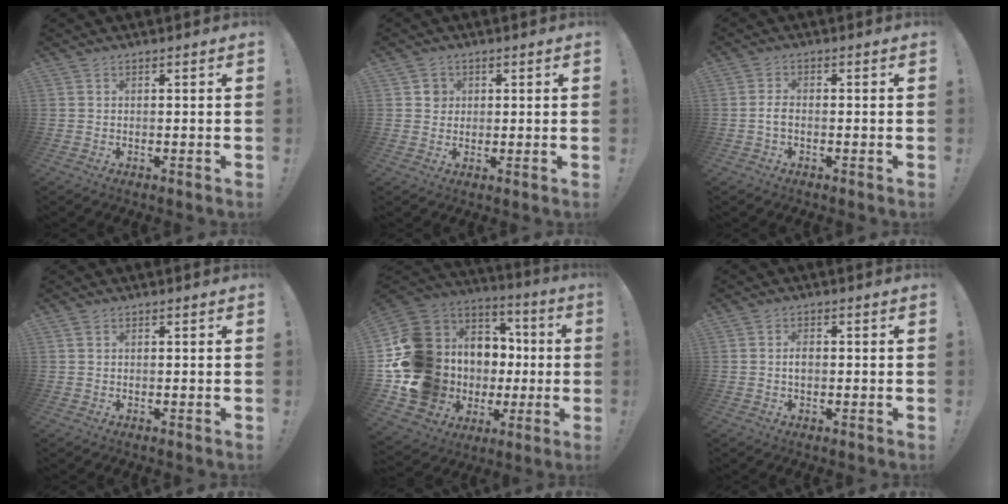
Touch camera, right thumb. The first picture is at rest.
{"total": 3.2, "force": [0.7, 3.0, 0.6], "torque": [0.001, -0.002, 0.011]}
{"total": 2.7, "force": [-0.9, 1.2, 2.2], "torque": [-0.041, 0.004, -0.016]}
{"total": 1.1, "force": [0.5, 0.9, 0.3], "torque": [-0.014, 0.007, 0.011]}
{"total": 18.5, "force": [-0.1, 15.1, 10.6], "torque": [-0.213, -0.040, 0.070]}
{"total": 2.3, "force": [-0.1, 1.5, 1.7], "torque": [-0.025, 0.005, -0.004]}